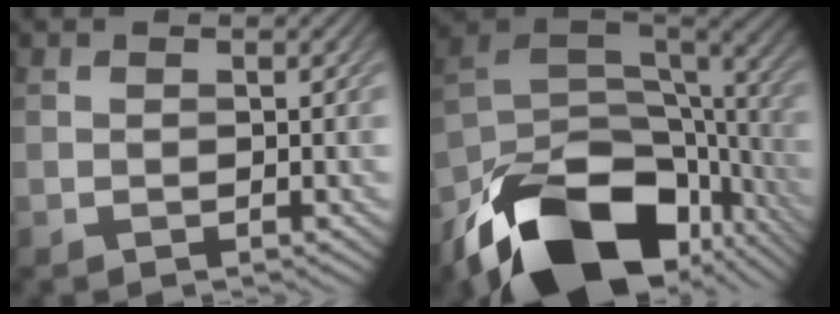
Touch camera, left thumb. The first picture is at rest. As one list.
[{"total": 18.3, "force": [-10.5, 10.4, 10.9], "torque": [-0.222, -0.056, -0.148]}]